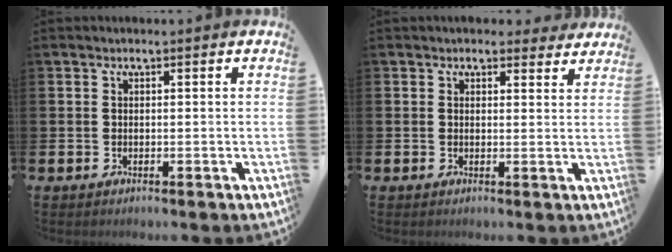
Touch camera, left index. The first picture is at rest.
{"total": 2.5, "force": [2.3, 0.8, 0.1], "torque": [-0.001, -0.007, 0.041]}